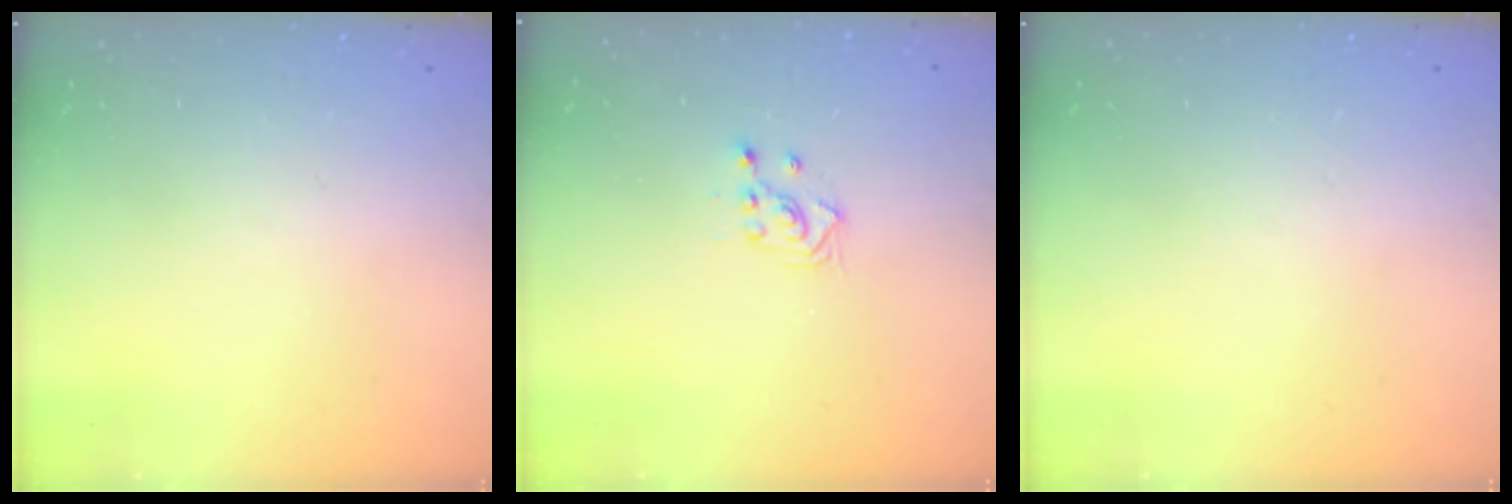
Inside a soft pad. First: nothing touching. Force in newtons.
{"total": 2.9, "press": 2.9, "slide": 0.2}
{"total": 0.0}